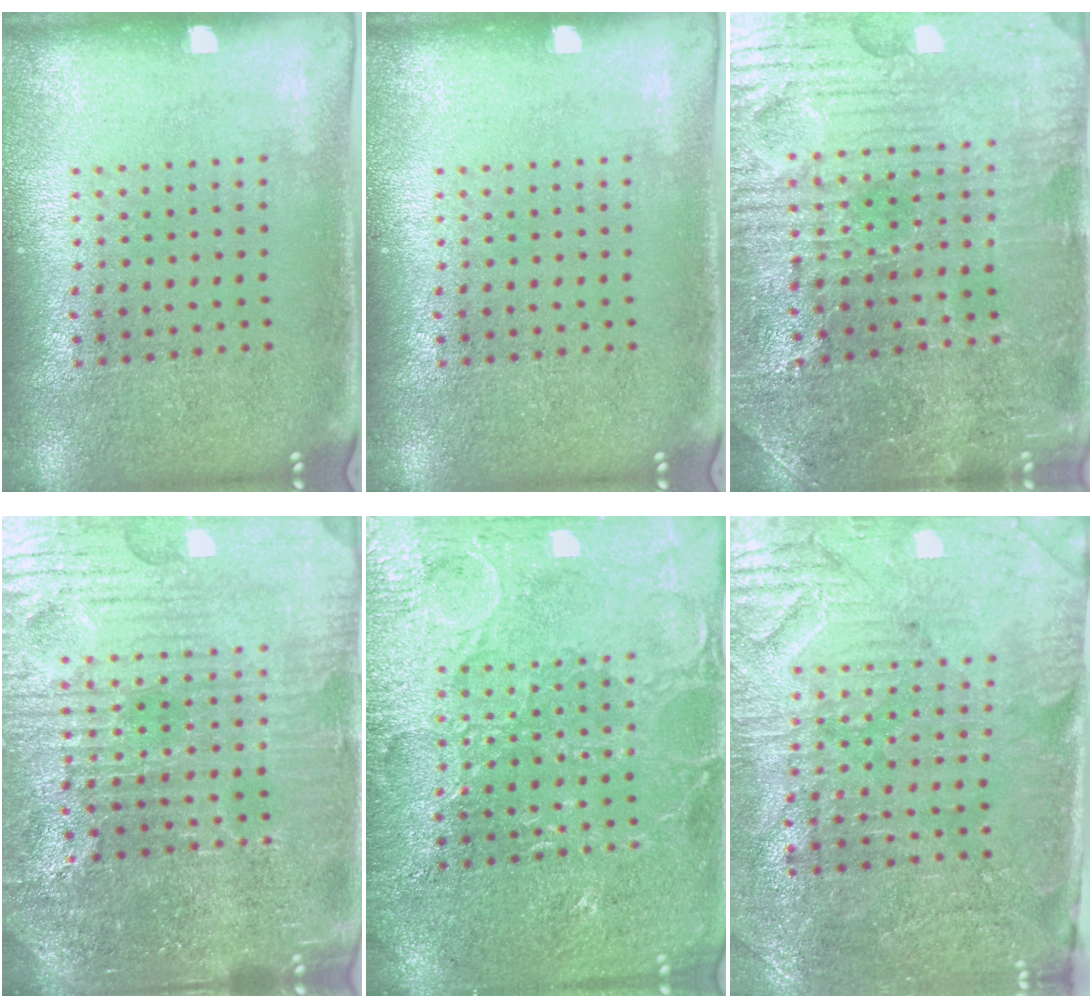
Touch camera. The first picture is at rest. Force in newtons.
{"total": 0.0}
{"total": 3.8, "press": 3.7, "slide": 0.5}
{"total": 5.6, "press": 5.2, "slide": 1.9}
{"total": 5.1, "press": 5.0, "slide": 0.7}
{"total": 3.5, "press": 3.3, "slide": 1.2}